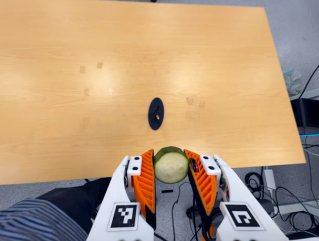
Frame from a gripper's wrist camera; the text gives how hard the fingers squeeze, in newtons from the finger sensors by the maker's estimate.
{"total": 12.4, "left": 12.8, "right": 12.1}